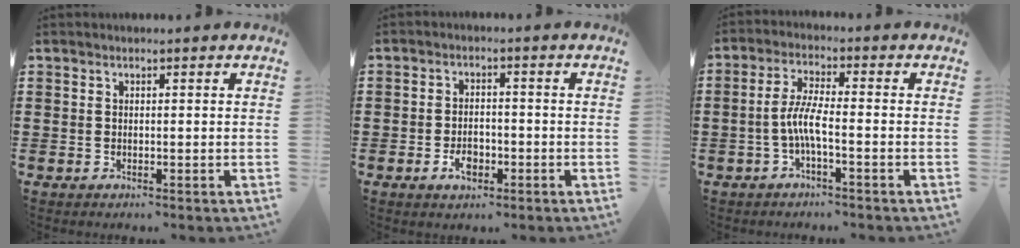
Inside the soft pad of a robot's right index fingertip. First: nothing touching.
{"total": 3.6, "force": [-1.5, 1.9, 2.6], "torque": [-0.054, 0.001, -0.029]}
{"total": 5.0, "force": [-1.5, 0.6, 4.7], "torque": [-0.111, -0.008, -0.035]}